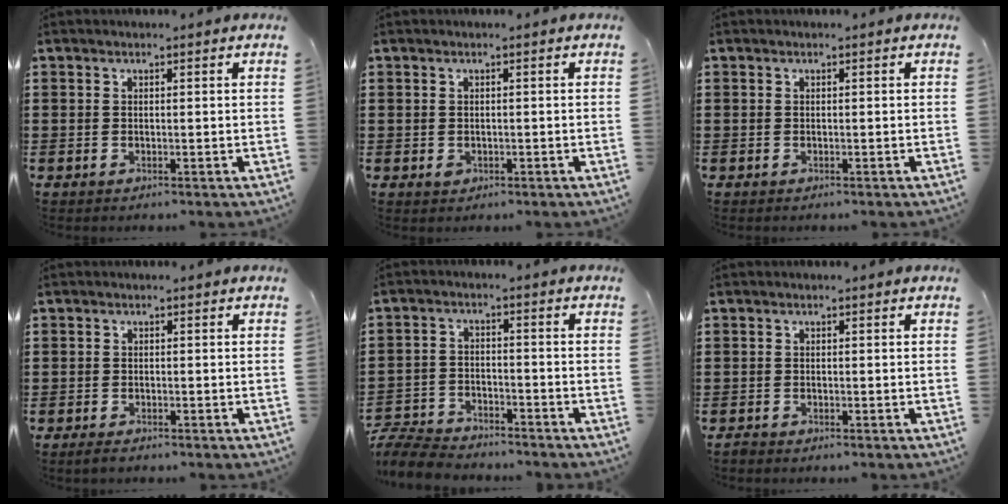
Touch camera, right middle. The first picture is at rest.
{"total": 1.0, "force": [-0.4, 0.8, 0.5], "torque": [-0.011, 0.001, -0.008]}
{"total": 0.0}
{"total": 1.1, "force": [-0.9, 0.5, 0.4], "torque": [-0.010, -0.002, -0.018]}
{"total": 7.0, "force": [-6.8, 1.2, 1.1], "torque": [-0.033, 0.009, -0.137]}
{"total": 0.8, "force": [-0.7, 0.3, 0.2], "torque": [-0.005, -0.001, -0.015]}